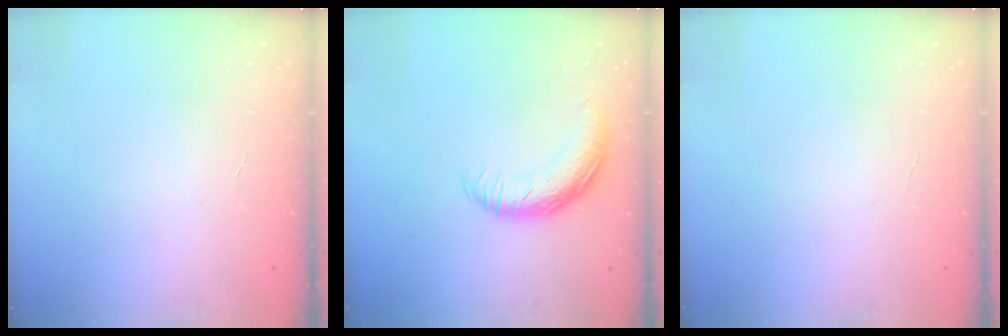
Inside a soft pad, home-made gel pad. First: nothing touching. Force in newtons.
{"total": 13.9, "press": 13.9, "slide": 0.4}
{"total": 0.0}